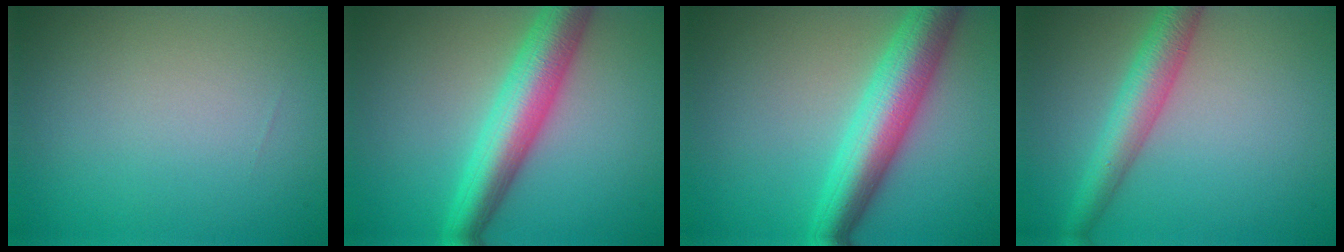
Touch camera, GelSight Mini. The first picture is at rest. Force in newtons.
{"total": 6.6, "press": 6.6, "slide": 0.3}
{"total": 7.0, "press": 7.0, "slide": 0.2}
{"total": 4.2, "press": 4.2, "slide": 0.2}